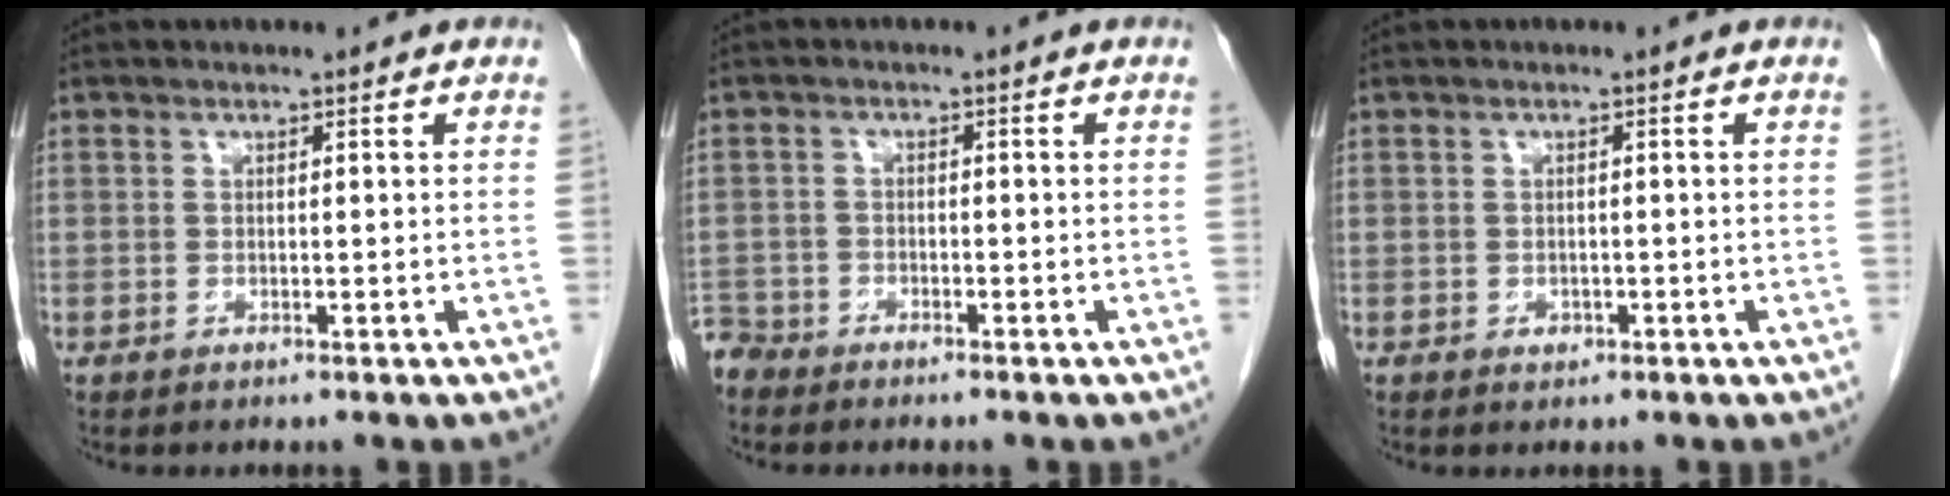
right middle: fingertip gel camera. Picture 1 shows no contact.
{"total": 3.1, "force": [-3.0, 0.9, -0.4], "torque": [0.007, -0.003, -0.058]}
{"total": 0.9, "force": [-0.4, 0.8, 0.4], "torque": [-0.007, 0.003, -0.001]}